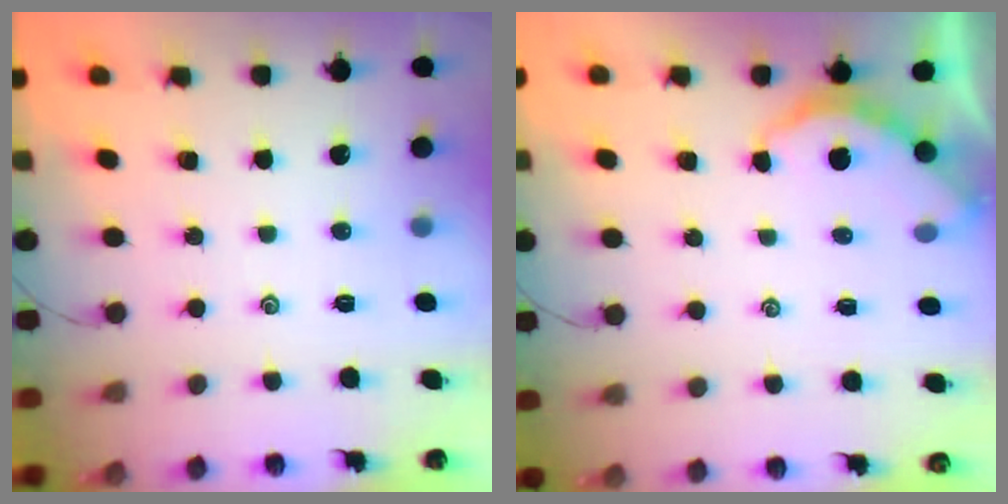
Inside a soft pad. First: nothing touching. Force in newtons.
{"total": 3.2, "press": 3.2, "slide": 0.3}